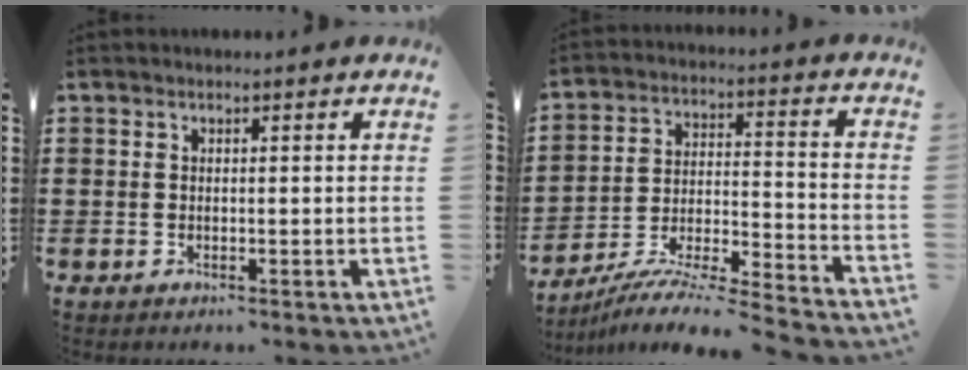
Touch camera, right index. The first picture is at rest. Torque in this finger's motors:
{"motor_torque": [1.16, 0.98, 0.41, 0.19]}